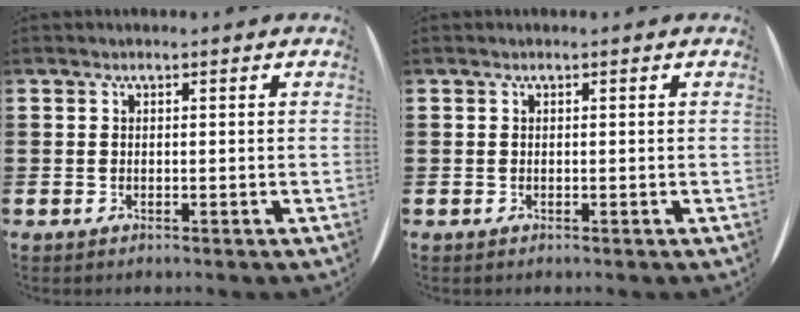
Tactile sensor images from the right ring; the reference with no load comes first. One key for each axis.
{"total": 0.0}